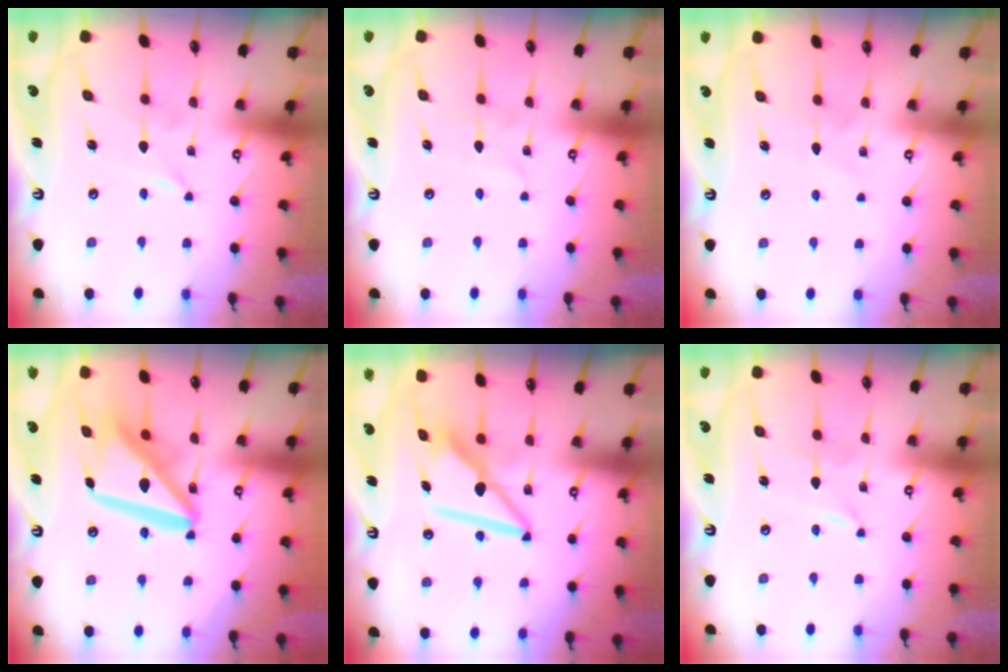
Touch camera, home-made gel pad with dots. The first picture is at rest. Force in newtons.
{"total": 1.9, "press": 1.9, "slide": 0.2}
{"total": 4.5, "press": 4.4, "slide": 0.4}
{"total": 17.9, "press": 17.8, "slide": 2.2}
{"total": 10.2, "press": 10.1, "slide": 1.1}
{"total": 2.0, "press": 2.0, "slide": 0.3}